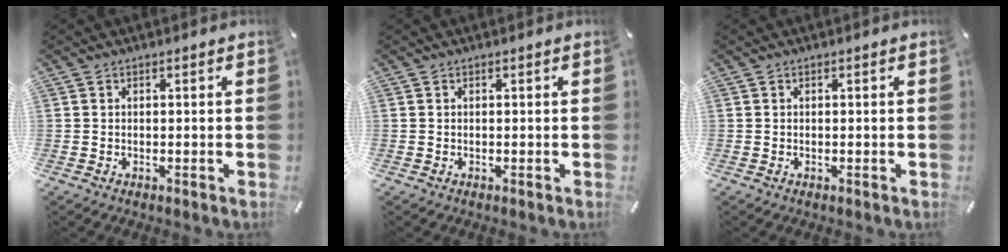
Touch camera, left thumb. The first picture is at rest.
{"total": 0.0}
{"total": 0.0}